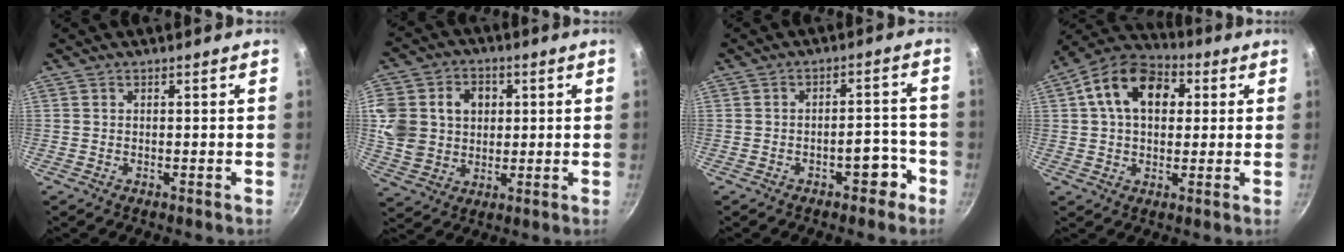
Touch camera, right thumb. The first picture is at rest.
{"total": 14.9, "force": [2.6, 12.6, 7.5], "torque": [-0.140, 0.009, 0.047]}
{"total": 5.2, "force": [-2.9, 2.8, 3.3], "torque": [-0.012, 0.037, -0.030]}
{"total": 14.6, "force": [3.7, 10.0, 10.0], "torque": [-0.139, 0.019, 0.043]}